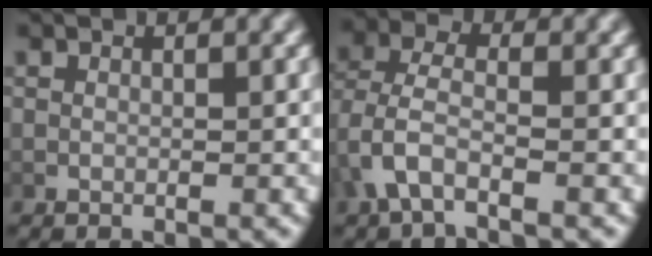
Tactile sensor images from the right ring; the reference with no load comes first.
{"total": 3.2, "force": [-0.1, 1.9, 2.6], "torque": [-0.065, -0.009, 0.004]}